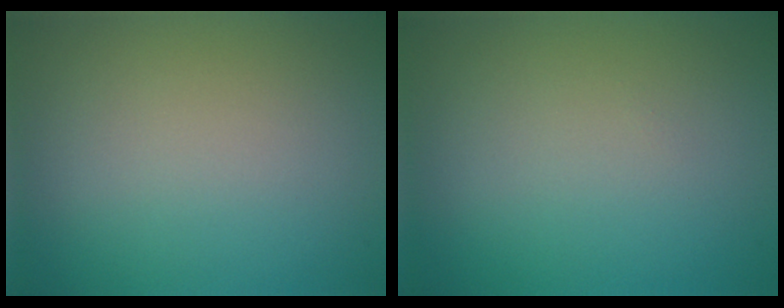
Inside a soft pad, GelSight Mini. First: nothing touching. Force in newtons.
{"total": 0.0}